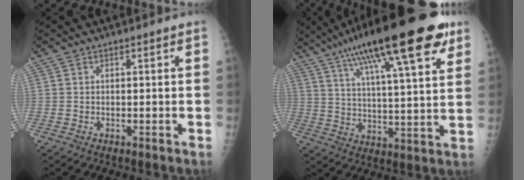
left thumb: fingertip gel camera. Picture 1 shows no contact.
{"total": 25.7, "force": [14.6, 6.1, 20.2], "torque": [-0.318, -0.012, 0.228]}